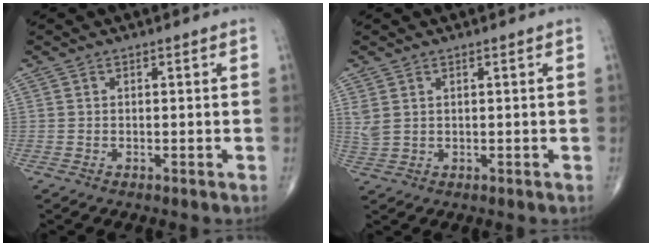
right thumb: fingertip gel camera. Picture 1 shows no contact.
{"total": 2.5, "force": [1.0, 1.5, 1.8], "torque": [-0.048, 0.003, 0.028]}